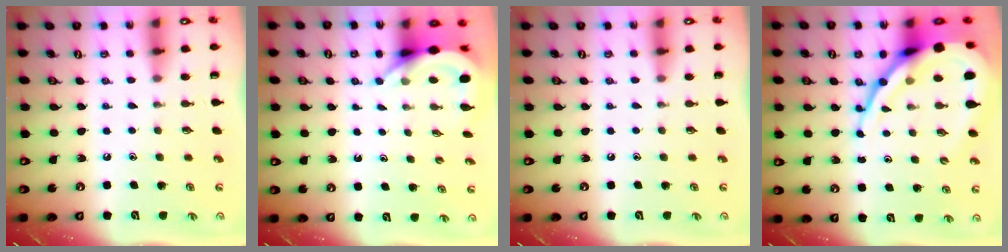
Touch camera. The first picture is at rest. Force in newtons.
{"total": 5.1, "press": 5.0, "slide": 0.5}
{"total": 0.0}
{"total": 19.1, "press": 18.9, "slide": 2.0}